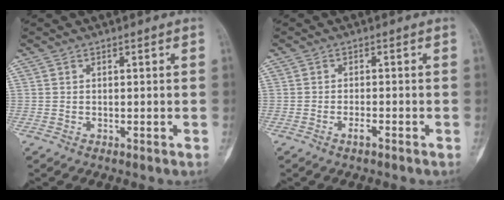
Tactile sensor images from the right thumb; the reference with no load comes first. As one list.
[{"total": 1.6, "force": [-1.0, 0.4, 1.2], "torque": [-0.024, 0.004, -0.017]}]